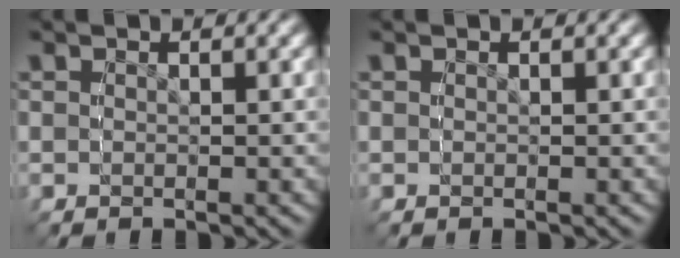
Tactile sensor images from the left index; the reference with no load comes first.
{"total": 0.0}